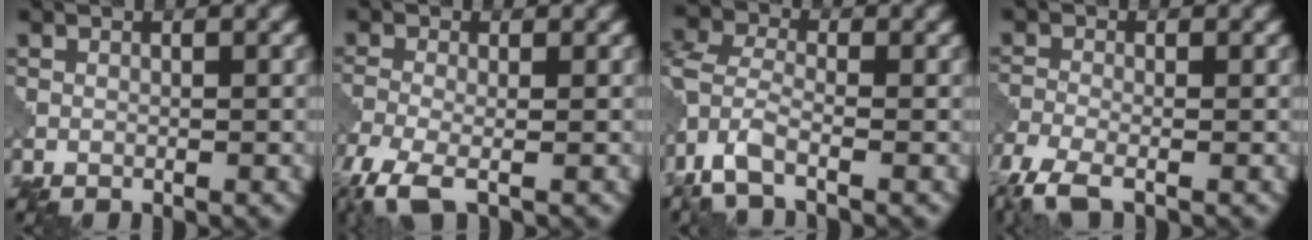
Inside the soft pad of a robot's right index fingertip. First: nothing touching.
{"total": 4.8, "force": [-3.1, 1.4, 3.4], "torque": [-0.074, -0.011, -0.071]}
{"total": 4.5, "force": [-2.5, 1.9, 3.3], "torque": [-0.078, -0.003, -0.065]}
{"total": 3.7, "force": [-2.8, 0.9, 2.3], "torque": [-0.055, -0.009, -0.070]}